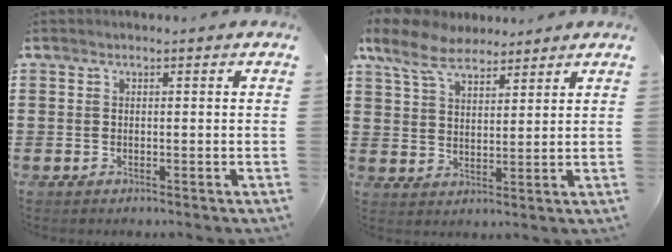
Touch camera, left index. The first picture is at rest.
{"total": 8.1, "force": [6.5, 3.2, 3.6], "torque": [-0.095, -0.004, 0.122]}